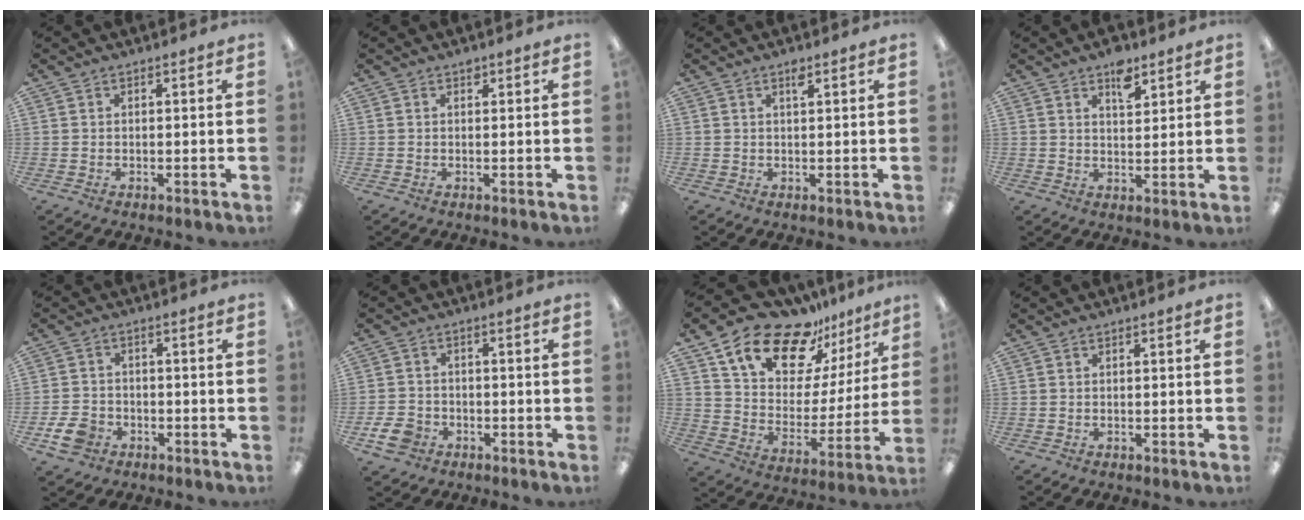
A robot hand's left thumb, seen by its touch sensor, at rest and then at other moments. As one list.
[{"total": 0.7, "force": [0.6, 0.3, 0.2], "torque": [-0.004, 0.000, 0.010]}, {"total": 1.5, "force": [1.1, 0.2, 1.0], "torque": [-0.016, -0.004, 0.017]}, {"total": 6.2, "force": [4.4, 2.9, 3.3], "torque": [-0.027, -0.030, 0.070]}, {"total": 5.6, "force": [-3.1, 4.0, 2.5], "torque": [-0.054, 0.011, -0.056]}, {"total": 5.6, "force": [-3.0, 4.0, 2.3], "torque": [-0.052, 0.011, -0.056]}, {"total": 18.3, "force": [14.4, 8.8, 7.1], "torque": [-0.139, -0.105, 0.257]}, {"total": 0.0}]